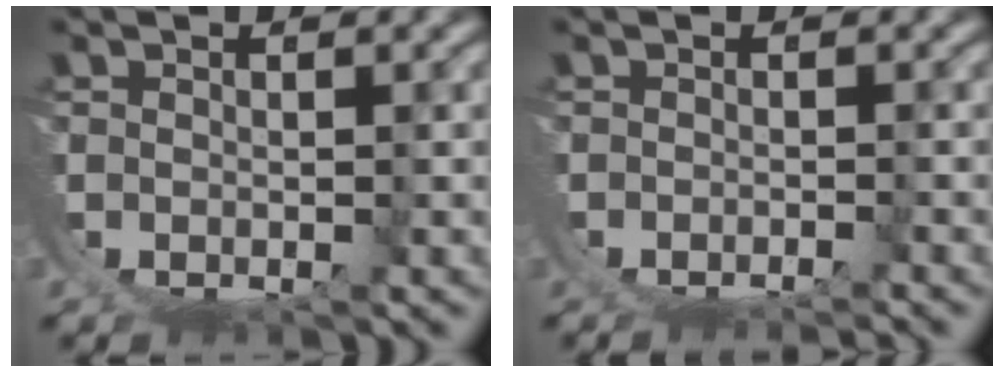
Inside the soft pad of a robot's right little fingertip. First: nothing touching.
{"total": 3.7, "force": [-3.2, 1.5, 1.0], "torque": [-0.020, -0.004, -0.048]}